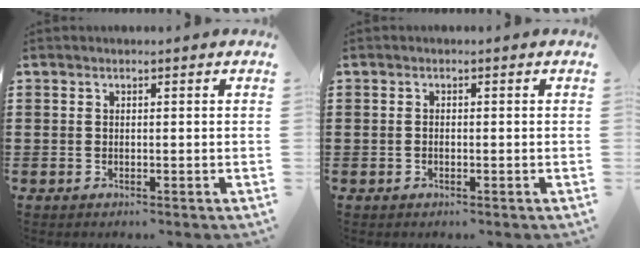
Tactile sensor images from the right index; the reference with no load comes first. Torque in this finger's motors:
{"motor_torque": [-0.78, 1.36, -0.02, -0.01]}